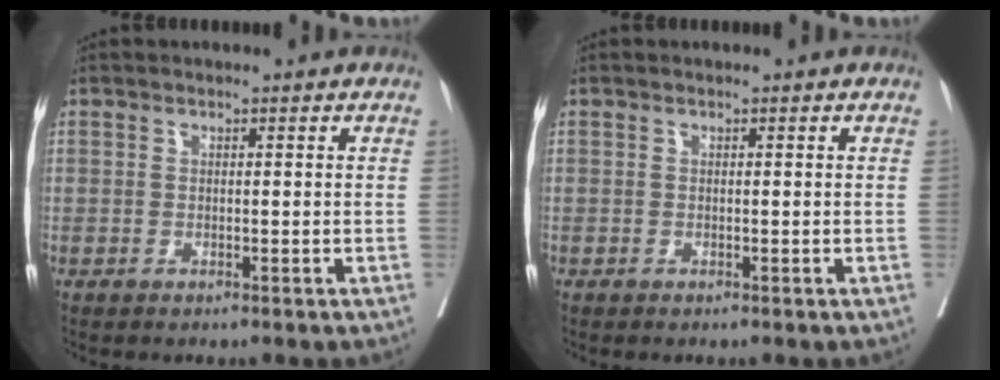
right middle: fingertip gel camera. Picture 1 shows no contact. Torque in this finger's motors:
{"motor_torque": [0.77, -0.76, 0.07, 0.03]}